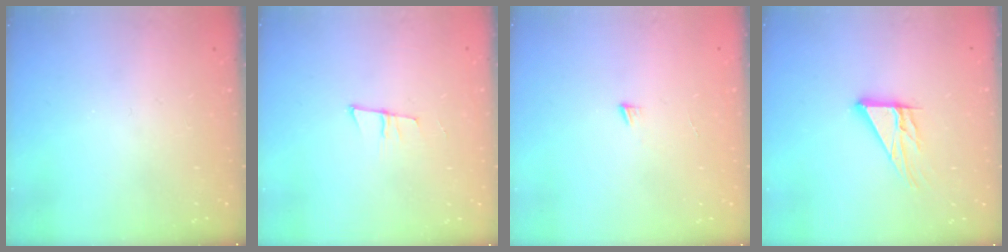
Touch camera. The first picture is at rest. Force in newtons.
{"total": 6.7, "press": 5.9, "slide": 3.0}
{"total": 3.0, "press": 3.0, "slide": 0.3}
{"total": 10.6, "press": 10.6, "slide": 0.8}